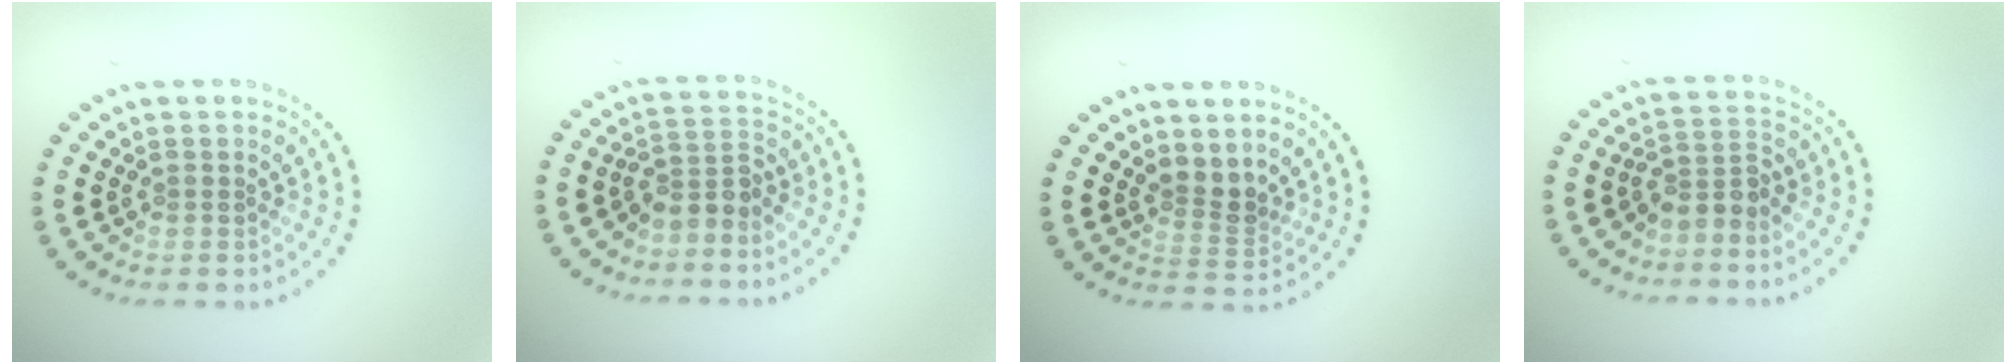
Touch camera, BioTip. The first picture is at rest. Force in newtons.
{"total": 2.7, "press": 2.0, "slide": 1.7}
{"total": 2.4, "press": 1.8, "slide": 1.6}
{"total": 2.7, "press": 2.0, "slide": 1.7}